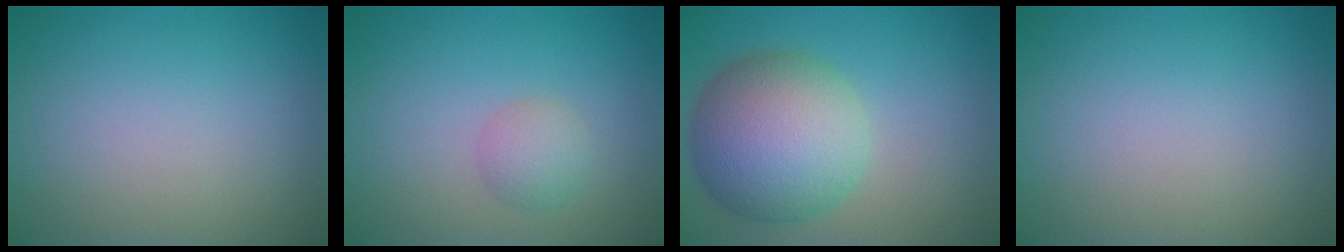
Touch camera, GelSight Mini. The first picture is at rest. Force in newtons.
{"total": 1.9, "press": 1.9, "slide": 0.0}
{"total": 9.4, "press": 9.4, "slide": 0.2}
{"total": 0.0}